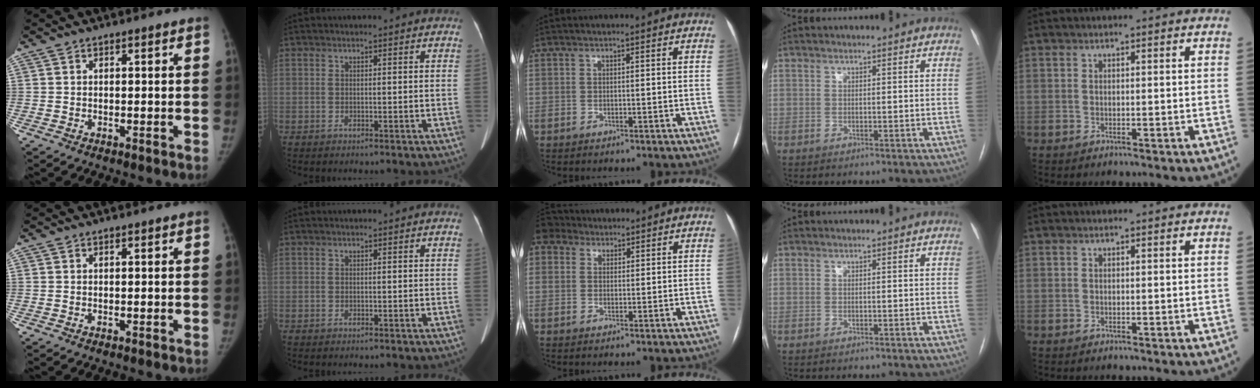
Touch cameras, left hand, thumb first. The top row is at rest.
{"middle": {"total": 4.1, "force": [2.8, 3.0, 0.7], "torque": [-0.022, 0.029, 0.055]}}